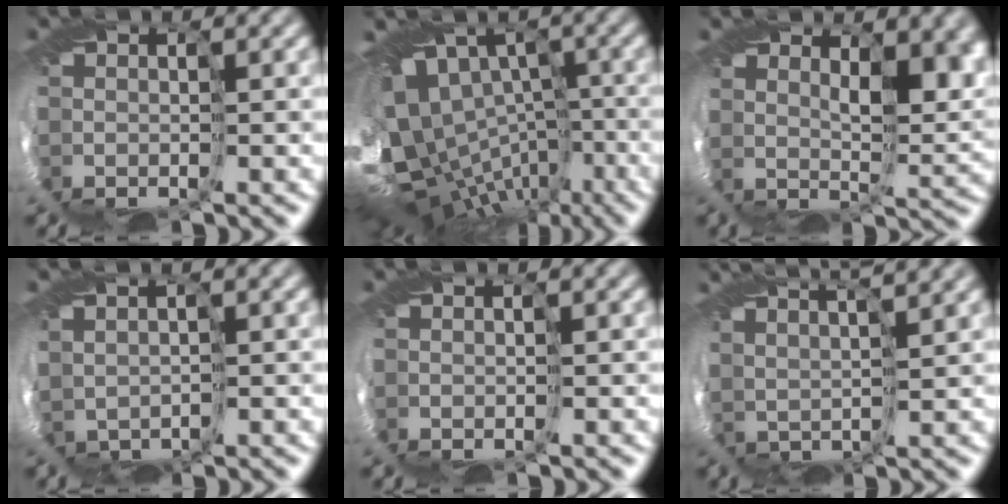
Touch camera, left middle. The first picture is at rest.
{"total": 11.8, "force": [-1.8, 9.0, 7.5], "torque": [-0.161, -0.002, 0.005]}
{"total": 4.6, "force": [2.7, 1.4, 3.5], "torque": [-0.062, 0.001, 0.044]}
{"total": 0.9, "force": [0.5, 0.8, 0.0], "torque": [-0.007, 0.001, 0.012]}
{"total": 0.0}
{"total": 7.3, "force": [6.1, 1.8, 3.6], "torque": [-0.042, 0.053, 0.066]}